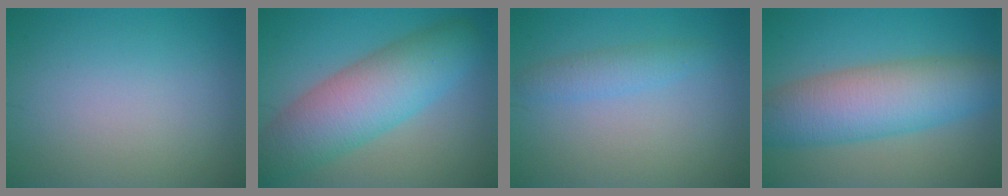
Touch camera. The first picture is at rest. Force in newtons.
{"total": 8.6, "press": 8.6, "slide": 0.5}
{"total": 2.0, "press": 2.0, "slide": 0.2}
{"total": 8.7, "press": 8.7, "slide": 0.3}